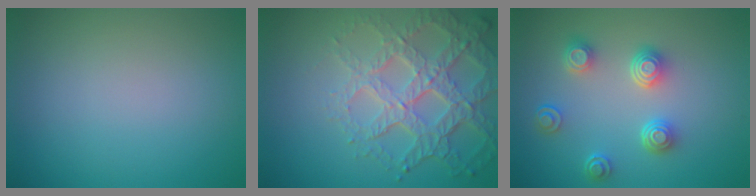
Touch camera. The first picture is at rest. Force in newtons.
{"total": 6.8, "press": 5.0, "slide": 4.7}
{"total": 3.9, "press": 3.0, "slide": 2.5}